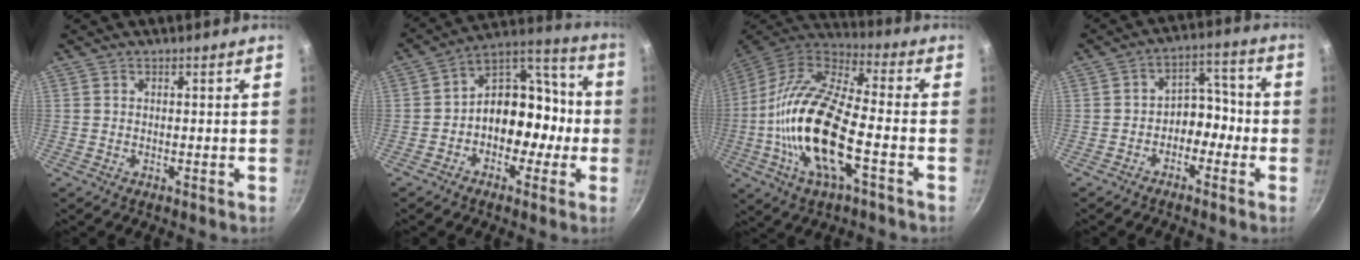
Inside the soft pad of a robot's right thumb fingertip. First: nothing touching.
{"total": 14.9, "force": [-2.0, 10.1, 10.8], "torque": [-0.116, 0.055, -0.043]}
{"total": 21.9, "force": [-5.2, 8.1, 19.7], "torque": [-0.414, 0.022, -0.096]}
{"total": 7.4, "force": [-2.3, 5.3, 4.7], "torque": [-0.034, 0.045, -0.049]}